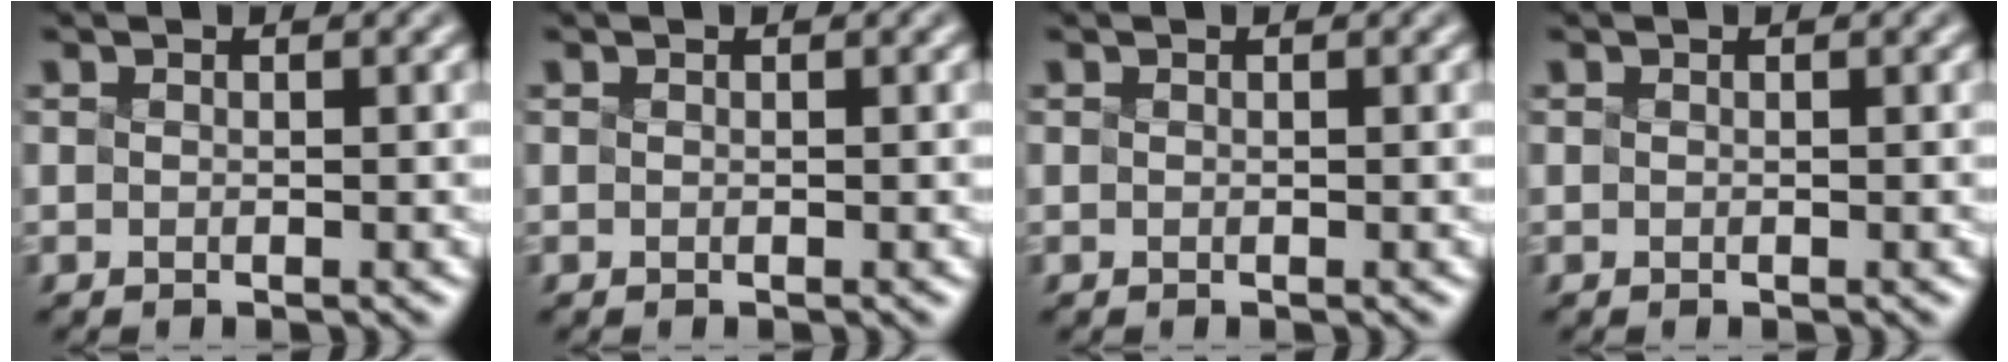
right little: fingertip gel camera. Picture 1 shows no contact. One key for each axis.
{"total": 0.0}
{"total": 0.0}
{"total": 0.0}